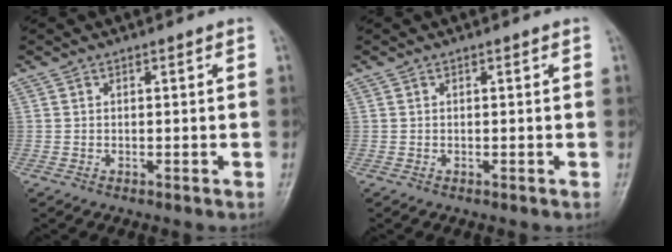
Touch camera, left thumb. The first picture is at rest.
{"total": 0.0}